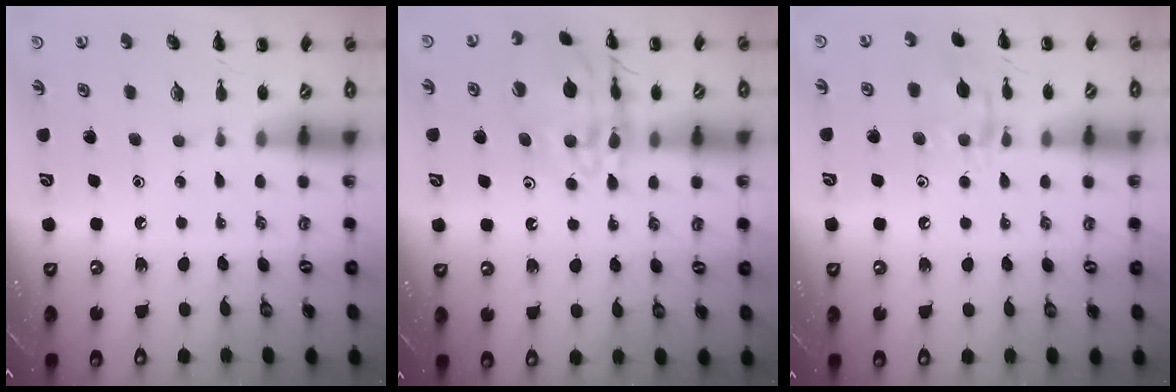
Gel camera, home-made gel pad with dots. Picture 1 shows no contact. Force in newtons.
{"total": 15.6, "press": 15.5, "slide": 1.3}
{"total": 9.3, "press": 9.3, "slide": 0.5}